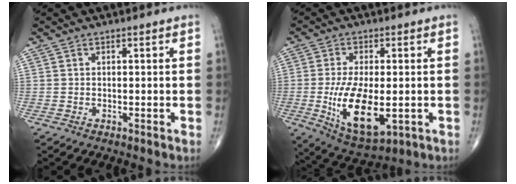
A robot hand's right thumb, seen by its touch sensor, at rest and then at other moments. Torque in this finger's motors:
{"motor_torque": [-0.22, 2.19, 0.81, 0.40, 0.48]}